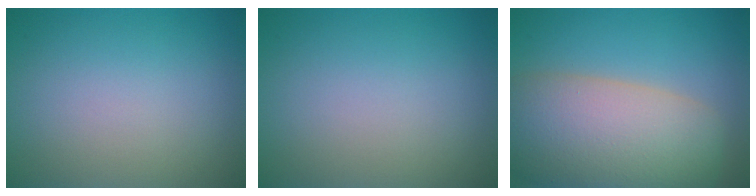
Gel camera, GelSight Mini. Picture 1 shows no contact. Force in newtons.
{"total": 0.0}
{"total": 11.6, "press": 11.6, "slide": 0.9}